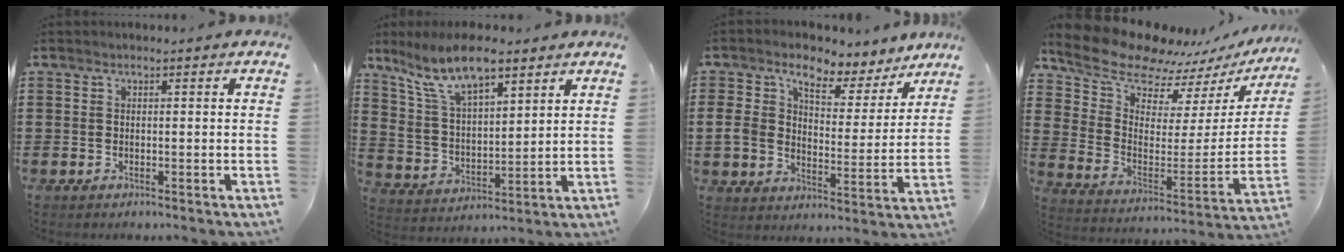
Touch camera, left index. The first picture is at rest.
{"total": 10.7, "force": [7.8, 3.7, 6.2], "torque": [-0.143, -0.014, 0.144]}
{"total": 6.6, "force": [4.5, 3.7, 3.1], "torque": [-0.077, -0.022, 0.071]}
{"total": 10.8, "force": [9.9, 3.3, 2.7], "torque": [-0.093, -0.075, 0.172]}